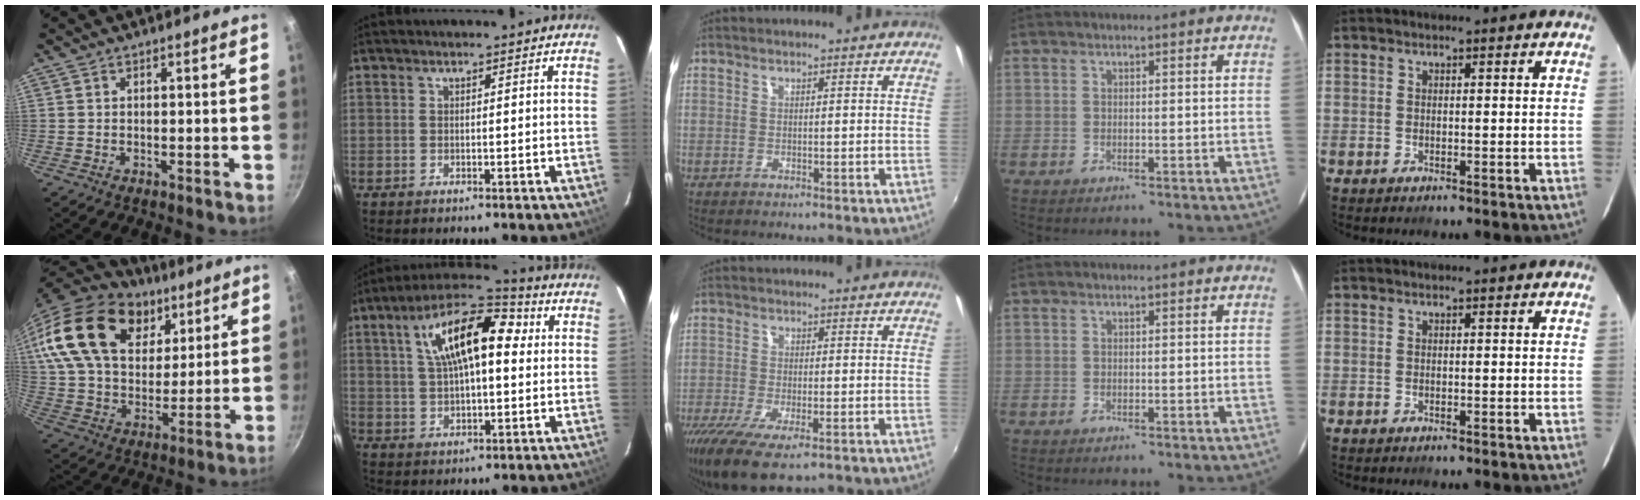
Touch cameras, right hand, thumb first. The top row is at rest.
{"thumb": {"total": 30.9, "force": [14.8, 20.1, 18.2], "torque": [-0.352, 0.002, 0.262]}, "index": {"total": 16.6, "force": [4.5, 7.2, 14.2], "torque": [-0.250, 0.035, 0.068]}, "middle": {"total": 10.9, "force": [-6.8, 3.8, 7.7], "torque": [-0.170, -0.045, -0.117]}}